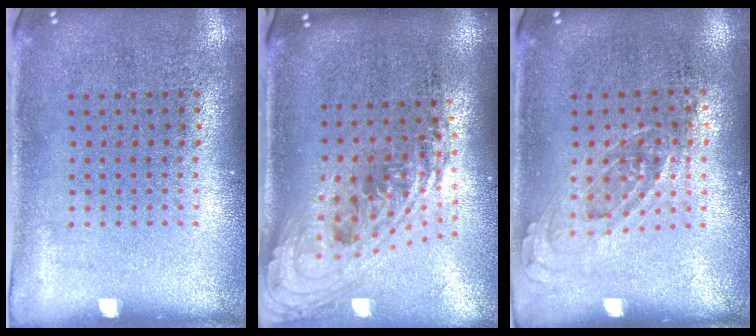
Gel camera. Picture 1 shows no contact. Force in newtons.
{"total": 2.4, "press": 1.7, "slide": 1.7}
{"total": 0.8, "press": 0.7, "slide": 0.3}